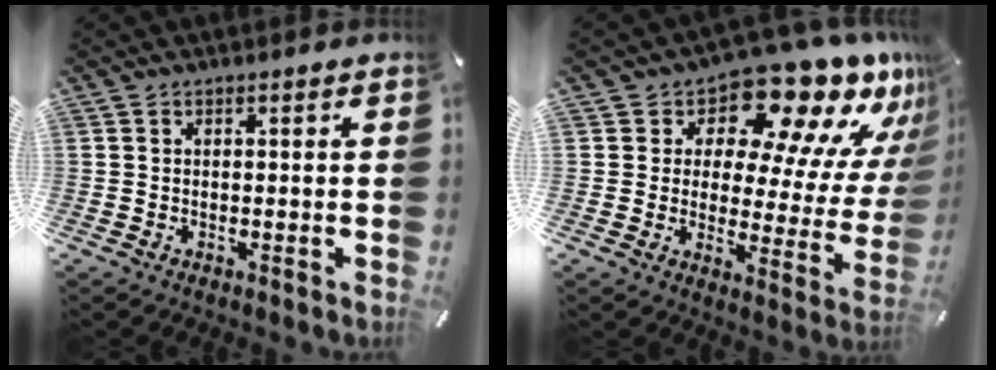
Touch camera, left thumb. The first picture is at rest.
{"total": 15.3, "force": [12.2, 6.0, 7.0], "torque": [-0.092, -0.127, 0.199]}